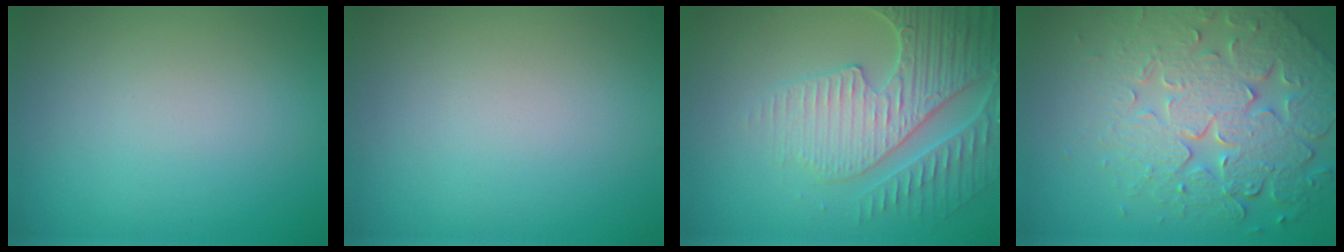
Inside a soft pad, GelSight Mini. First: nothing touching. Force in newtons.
{"total": 0.0}
{"total": 5.3, "press": 4.8, "slide": 2.3}
{"total": 8.1, "press": 5.7, "slide": 5.7}